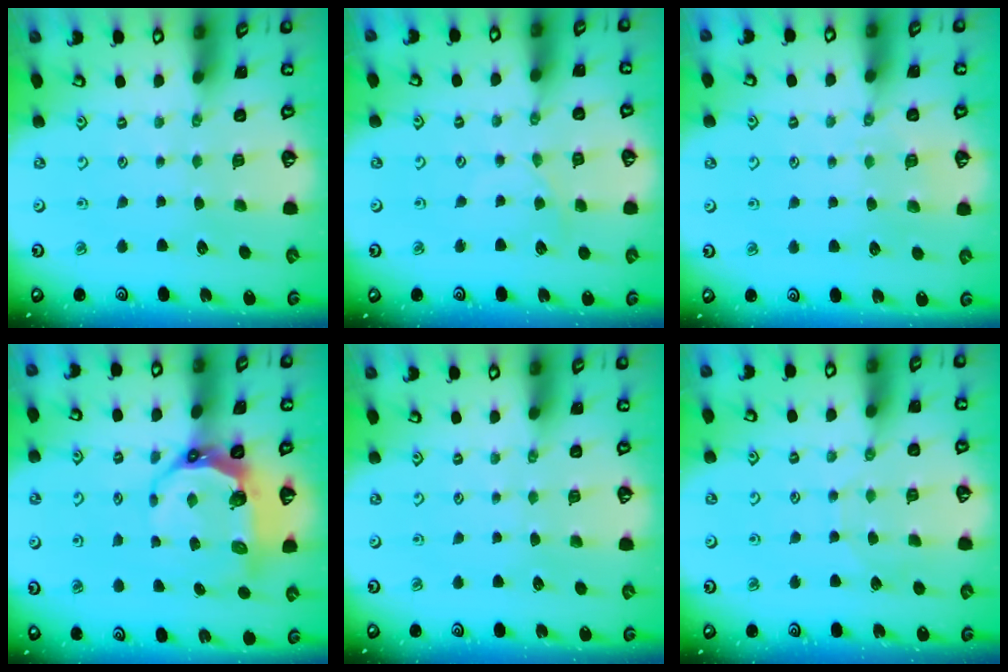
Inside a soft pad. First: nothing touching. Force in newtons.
{"total": 3.0, "press": 3.0, "slide": 0.4}
{"total": 2.9, "press": 2.8, "slide": 0.6}
{"total": 8.2, "press": 7.2, "slide": 3.8}
{"total": 0.0}
{"total": 2.6, "press": 2.6, "slide": 0.3}